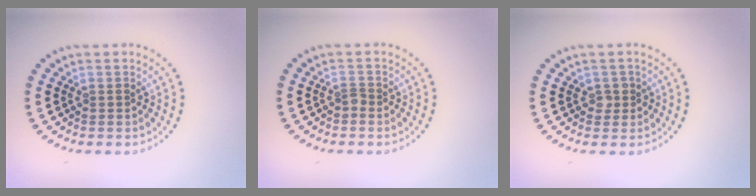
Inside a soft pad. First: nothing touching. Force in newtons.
{"total": 0.8, "press": 0.6, "slide": 0.6}
{"total": 1.0, "press": 1.0, "slide": 0.3}